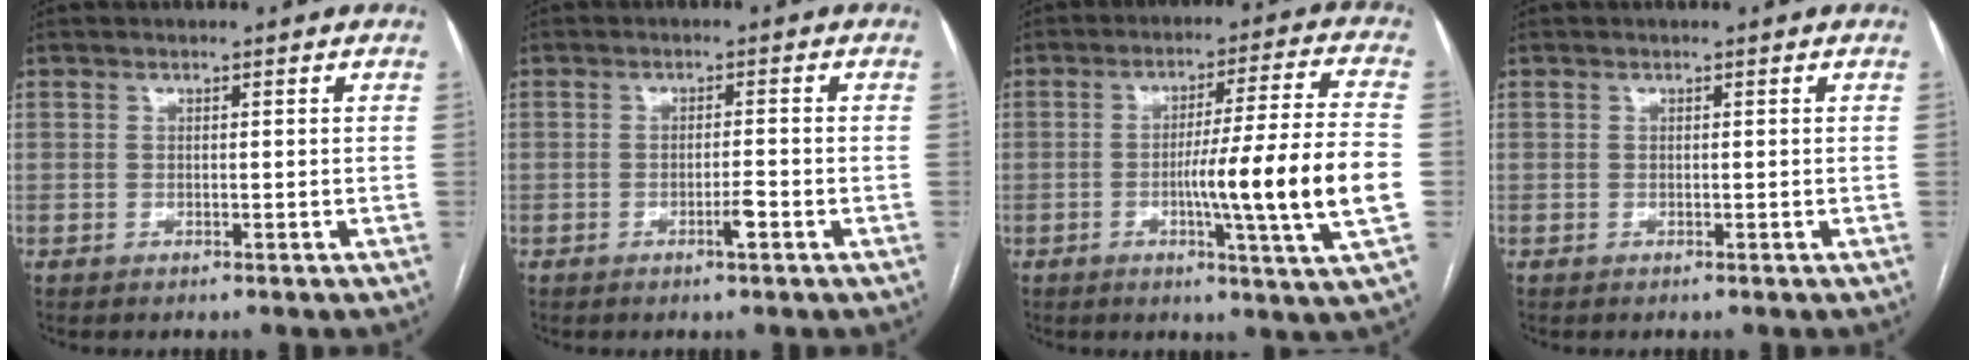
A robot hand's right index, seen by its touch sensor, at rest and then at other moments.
{"total": 2.0, "force": [-1.1, -0.1, 1.7], "torque": [-0.027, -0.002, -0.019]}
{"total": 15.6, "force": [-2.9, -1.6, 15.3], "torque": [-0.242, -0.010, -0.051]}
{"total": 0.0}